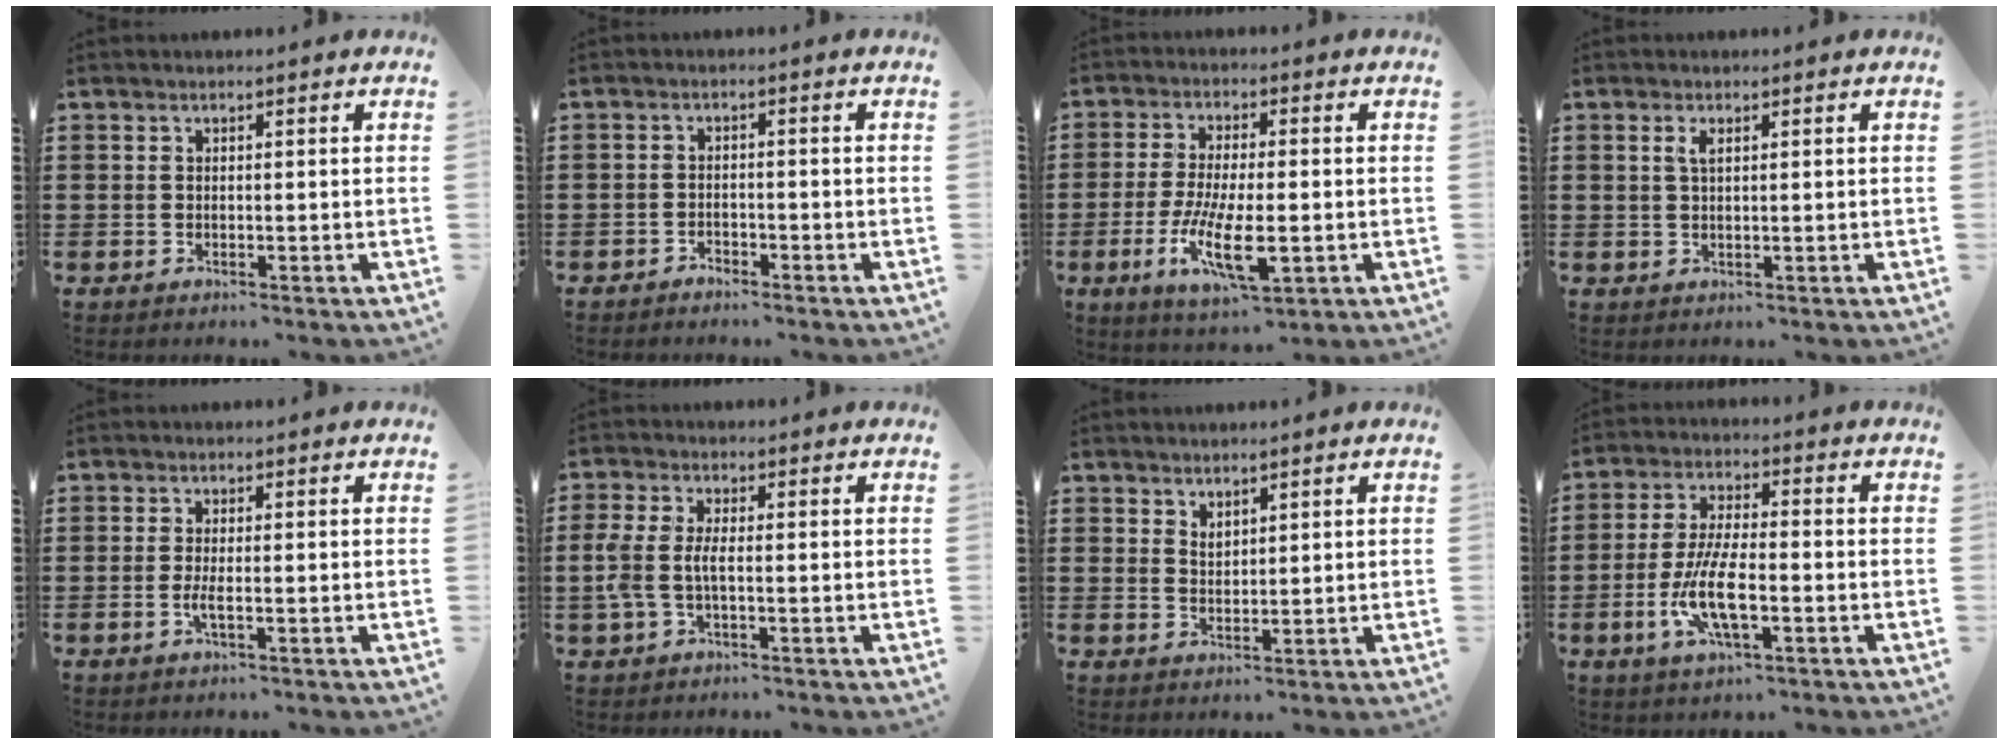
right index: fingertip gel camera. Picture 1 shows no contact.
{"total": 1.5, "force": [-1.5, 0.4, 0.0], "torque": [-0.005, 0.005, -0.034]}
{"total": 10.4, "force": [-2.7, 3.5, 9.5], "torque": [-0.202, -0.016, -0.050]}
{"total": 1.6, "force": [0.6, 0.5, 1.4], "torque": [-0.030, 0.005, 0.009]}
{"total": 2.2, "force": [-0.7, 0.3, 2.1], "torque": [-0.044, -0.005, -0.014]}
{"total": 4.1, "force": [-0.8, 1.6, 3.6], "torque": [-0.093, -0.006, -0.023]}
{"total": 1.8, "force": [1.6, 0.8, 0.2], "torque": [-0.006, 0.003, 0.032]}
{"total": 9.0, "force": [-2.8, 2.8, 8.1], "torque": [-0.181, -0.015, -0.056]}